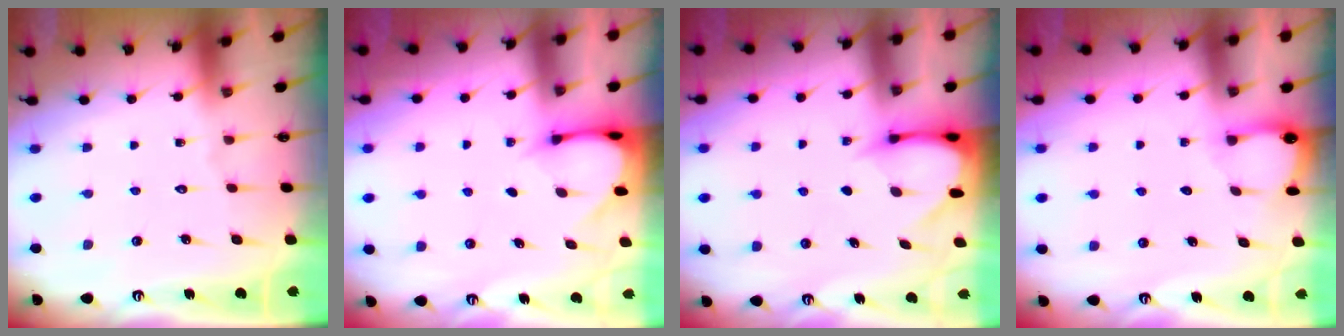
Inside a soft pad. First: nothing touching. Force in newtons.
{"total": 2.8, "press": 2.8, "slide": 0.3}
{"total": 3.2, "press": 3.2, "slide": 0.3}
{"total": 2.0, "press": 2.0, "slide": 0.2}